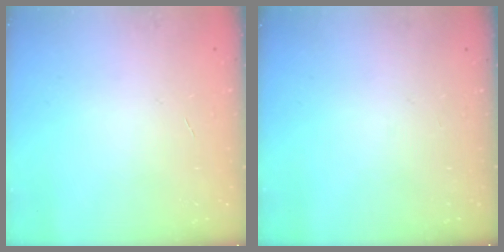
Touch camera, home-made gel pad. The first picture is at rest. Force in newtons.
{"total": 0.0}